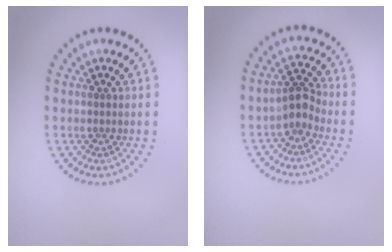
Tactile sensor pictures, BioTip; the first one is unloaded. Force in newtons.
{"total": 2.4, "press": 1.8, "slide": 1.6}